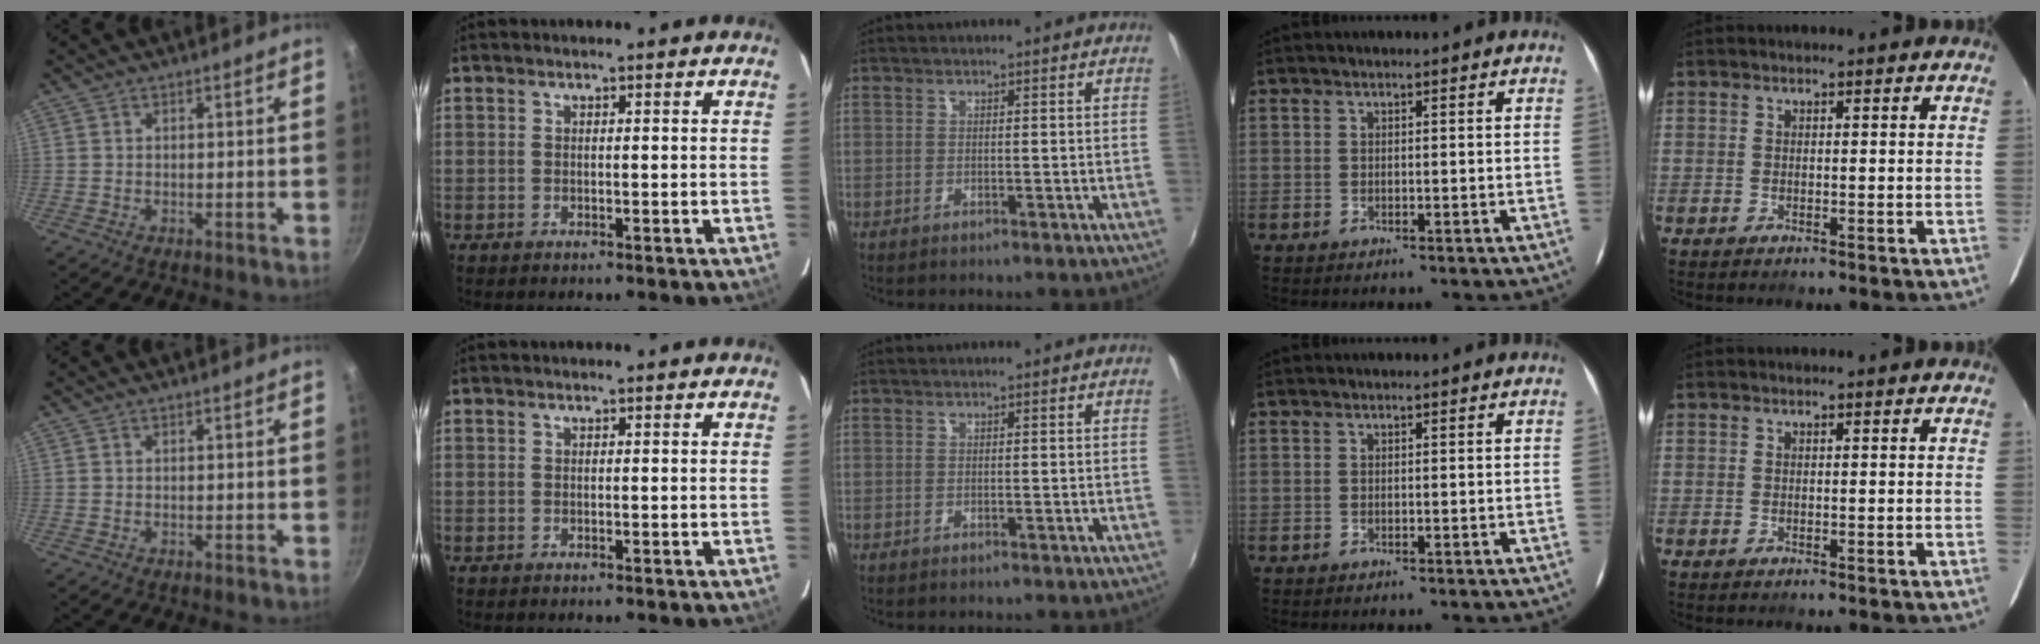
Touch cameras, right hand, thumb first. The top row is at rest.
{}